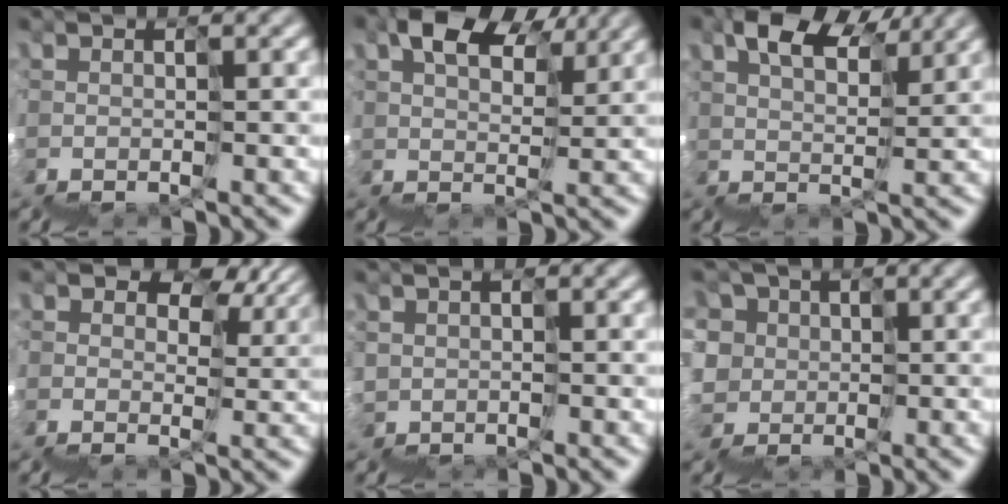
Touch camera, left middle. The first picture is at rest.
{"total": 6.0, "force": [5.2, 2.3, 1.8], "torque": [-0.032, 0.043, 0.075]}
{"total": 5.4, "force": [5.3, 0.8, 0.7], "torque": [-0.006, 0.051, 0.072]}
{"total": 8.0, "force": [4.2, 5.8, 3.7], "torque": [-0.067, 0.024, 0.074]}
{"total": 2.1, "force": [1.0, 1.3, -1.3], "torque": [0.030, 0.009, 0.014]}
{"total": 5.9, "force": [4.0, 4.2, -1.5], "torque": [0.019, 0.060, 0.007]}